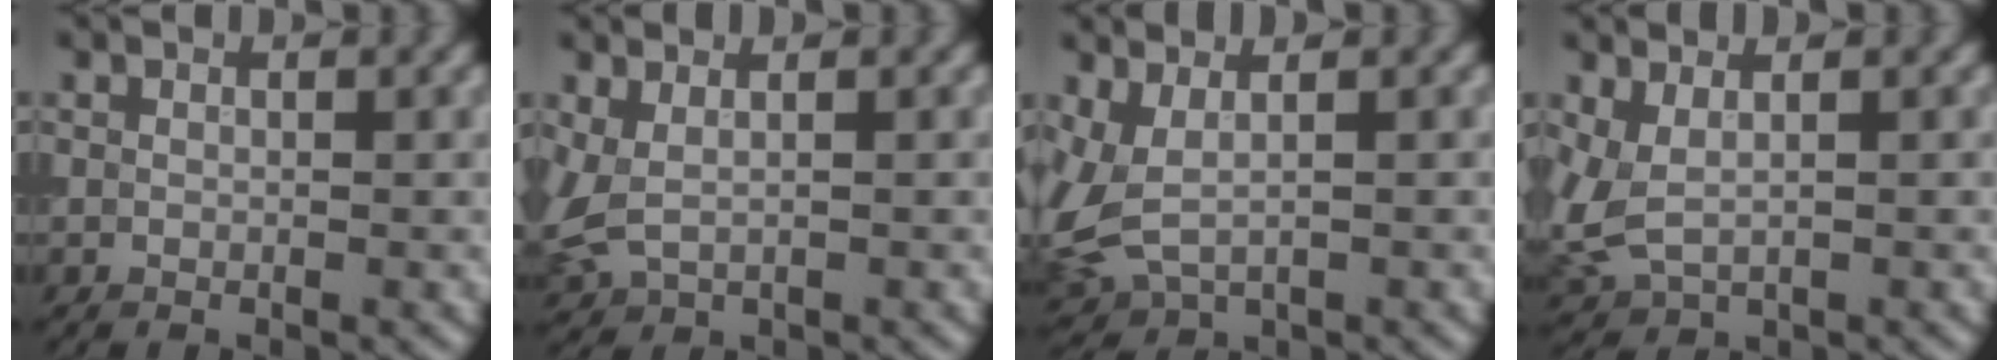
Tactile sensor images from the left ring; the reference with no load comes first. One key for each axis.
{"total": 2.6, "fx": 0.7, "fy": 1.4, "fz": 2.1, "tx": -0.063, "ty": -0.002, "tz": 0.019}
{"total": 4.2, "fx": 0.9, "fy": 2.1, "fz": 3.5, "tx": -0.100, "ty": -0.003, "tz": 0.021}
{"total": 2.9, "fx": 0.8, "fy": 1.5, "fz": 2.4, "tx": -0.069, "ty": -0.006, "tz": 0.019}